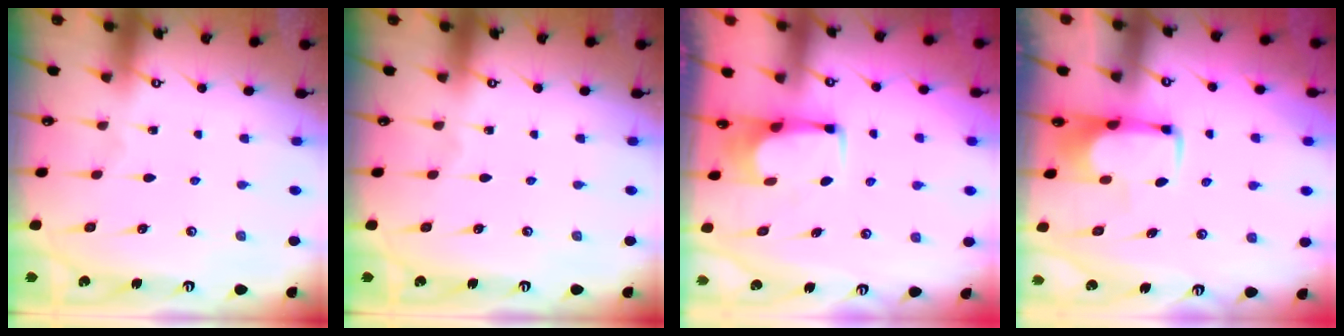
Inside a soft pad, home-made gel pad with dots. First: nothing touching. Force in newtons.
{"total": 0.0}
{"total": 2.5, "press": 2.4, "slide": 0.4}
{"total": 2.0, "press": 2.0, "slide": 0.4}